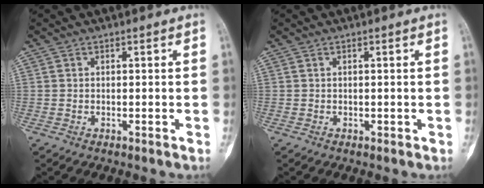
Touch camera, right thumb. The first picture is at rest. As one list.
[{"total": 0.0}]